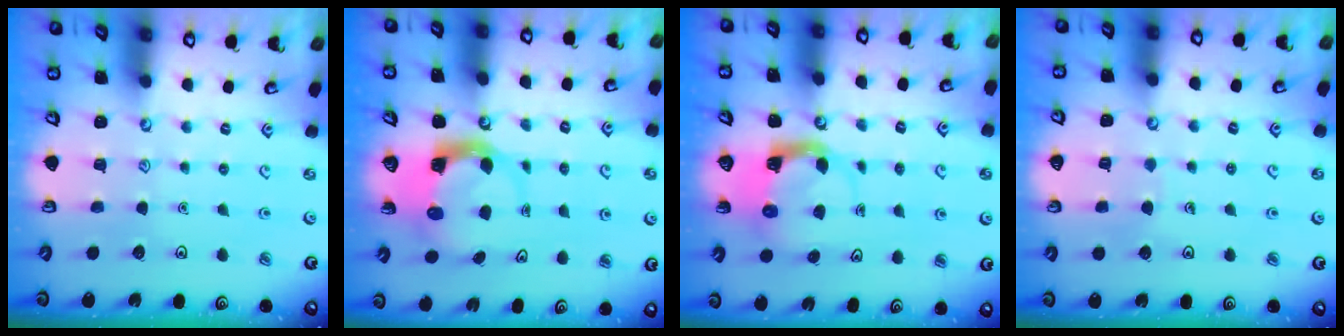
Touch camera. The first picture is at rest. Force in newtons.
{"total": 3.9, "press": 3.9, "slide": 0.6}
{"total": 4.2, "press": 4.2, "slide": 0.3}
{"total": 3.4, "press": 3.4, "slide": 0.2}